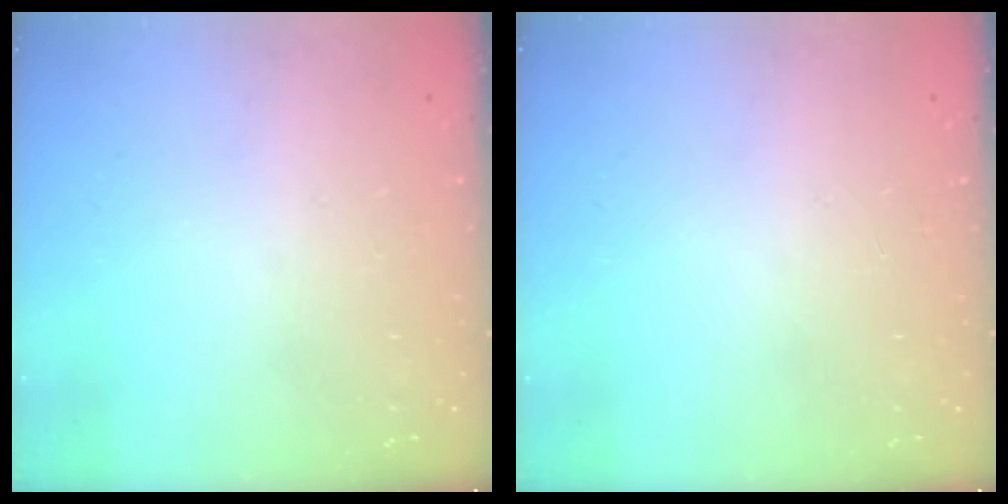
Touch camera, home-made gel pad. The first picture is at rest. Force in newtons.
{"total": 0.0}